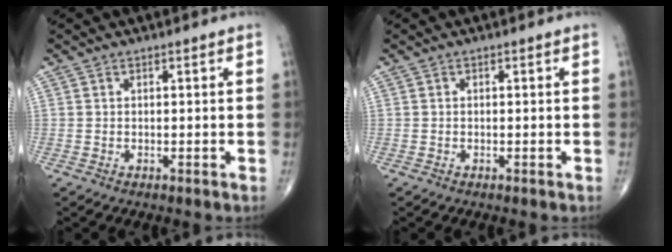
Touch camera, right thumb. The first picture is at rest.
{"total": 0.0}